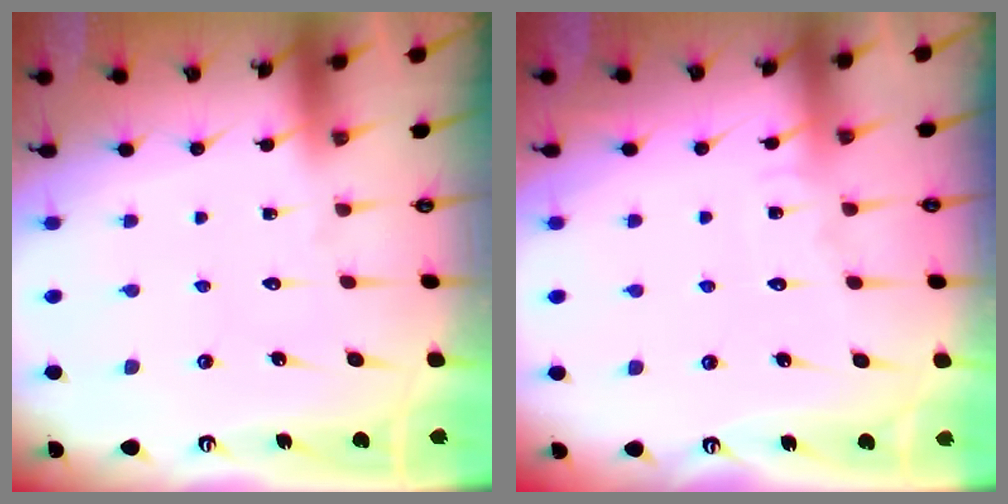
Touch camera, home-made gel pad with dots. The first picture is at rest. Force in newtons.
{"total": 6.0, "press": 6.0, "slide": 0.6}